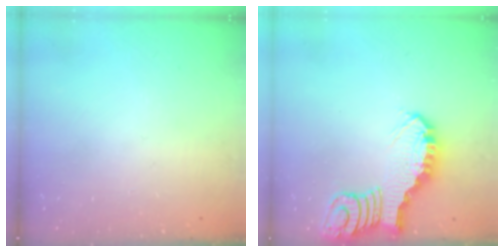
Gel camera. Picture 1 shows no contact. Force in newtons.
{"total": 3.0, "press": 2.9, "slide": 0.4}